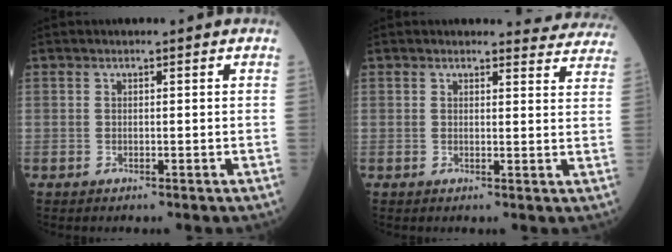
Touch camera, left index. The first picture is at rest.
{"total": 7.0, "force": [6.9, 1.4, 0.0], "torque": [0.031, -0.021, 0.045]}